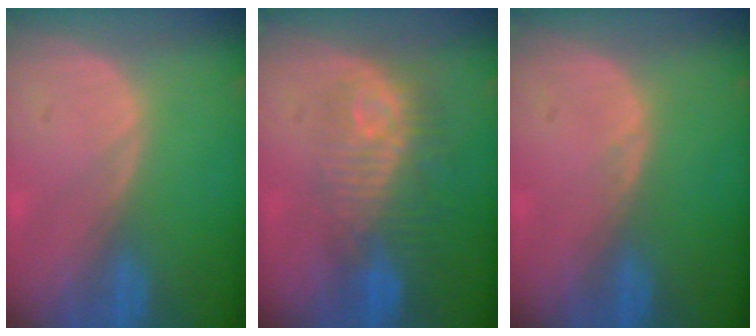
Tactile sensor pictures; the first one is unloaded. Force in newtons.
{"total": 9.7, "press": 8.7, "slide": 4.4}
{"total": 0.5, "press": 0.5, "slide": 0.0}